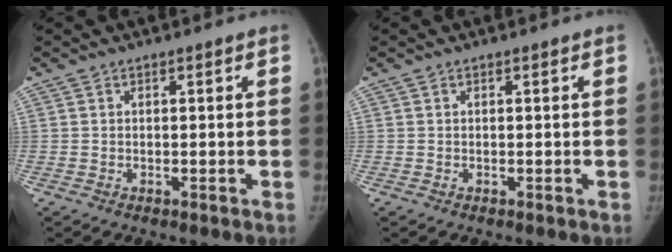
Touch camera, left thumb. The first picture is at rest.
{"total": 0.0}